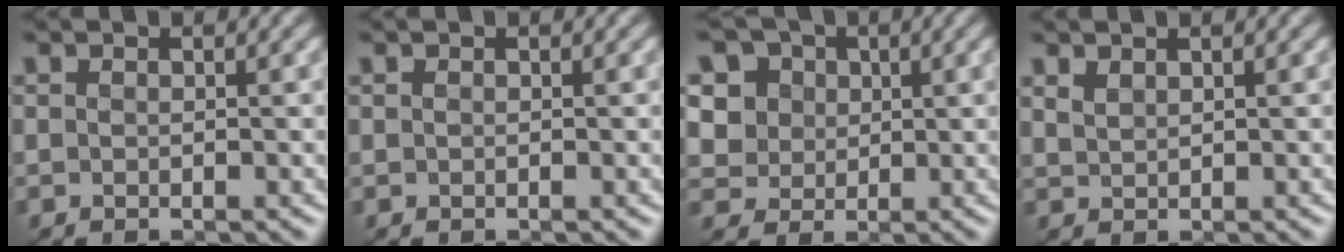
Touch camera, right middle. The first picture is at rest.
{"total": 0.0}
{"total": 8.0, "force": [3.8, 6.3, 3.0], "torque": [-0.070, 0.014, 0.054]}
{"total": 1.2, "force": [1.0, 0.4, 0.4], "torque": [-0.016, 0.000, 0.025]}